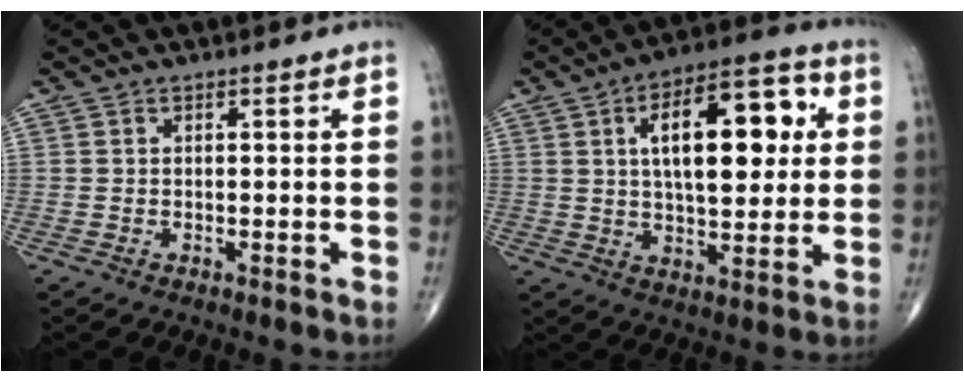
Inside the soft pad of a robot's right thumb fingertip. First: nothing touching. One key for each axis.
{"total": 18.2, "fx": 4.3, "fy": 8.2, "fz": 15.6, "tx": -0.209, "ty": 0.010, "tz": 0.061}